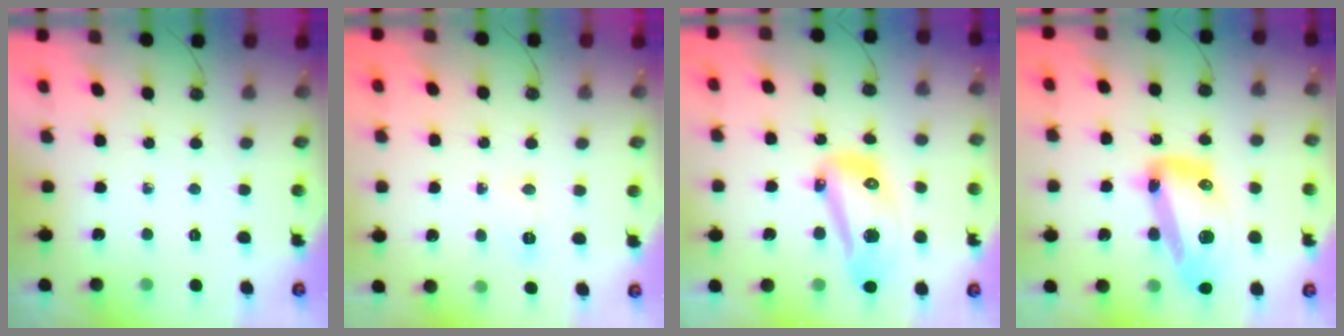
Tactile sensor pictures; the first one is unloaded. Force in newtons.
{"total": 4.2, "press": 4.2, "slide": 0.6}
{"total": 15.4, "press": 15.3, "slide": 1.9}
{"total": 18.3, "press": 18.3, "slide": 1.5}